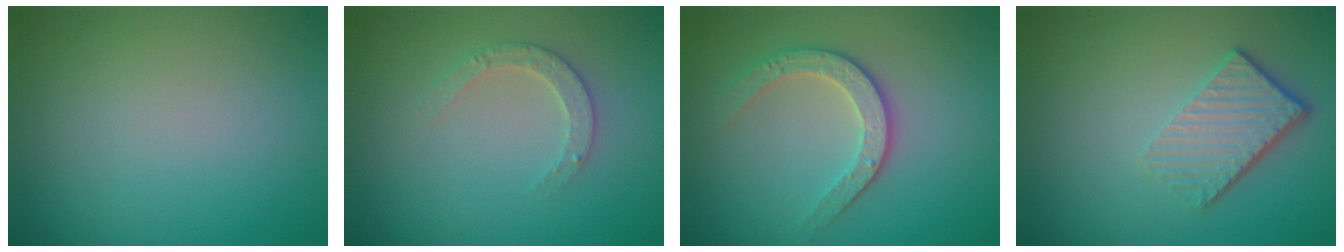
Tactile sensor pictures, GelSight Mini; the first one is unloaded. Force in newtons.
{"total": 2.1, "press": 2.1, "slide": 0.3}
{"total": 2.9, "press": 2.7, "slide": 1.1}
{"total": 4.3, "press": 3.0, "slide": 3.0}